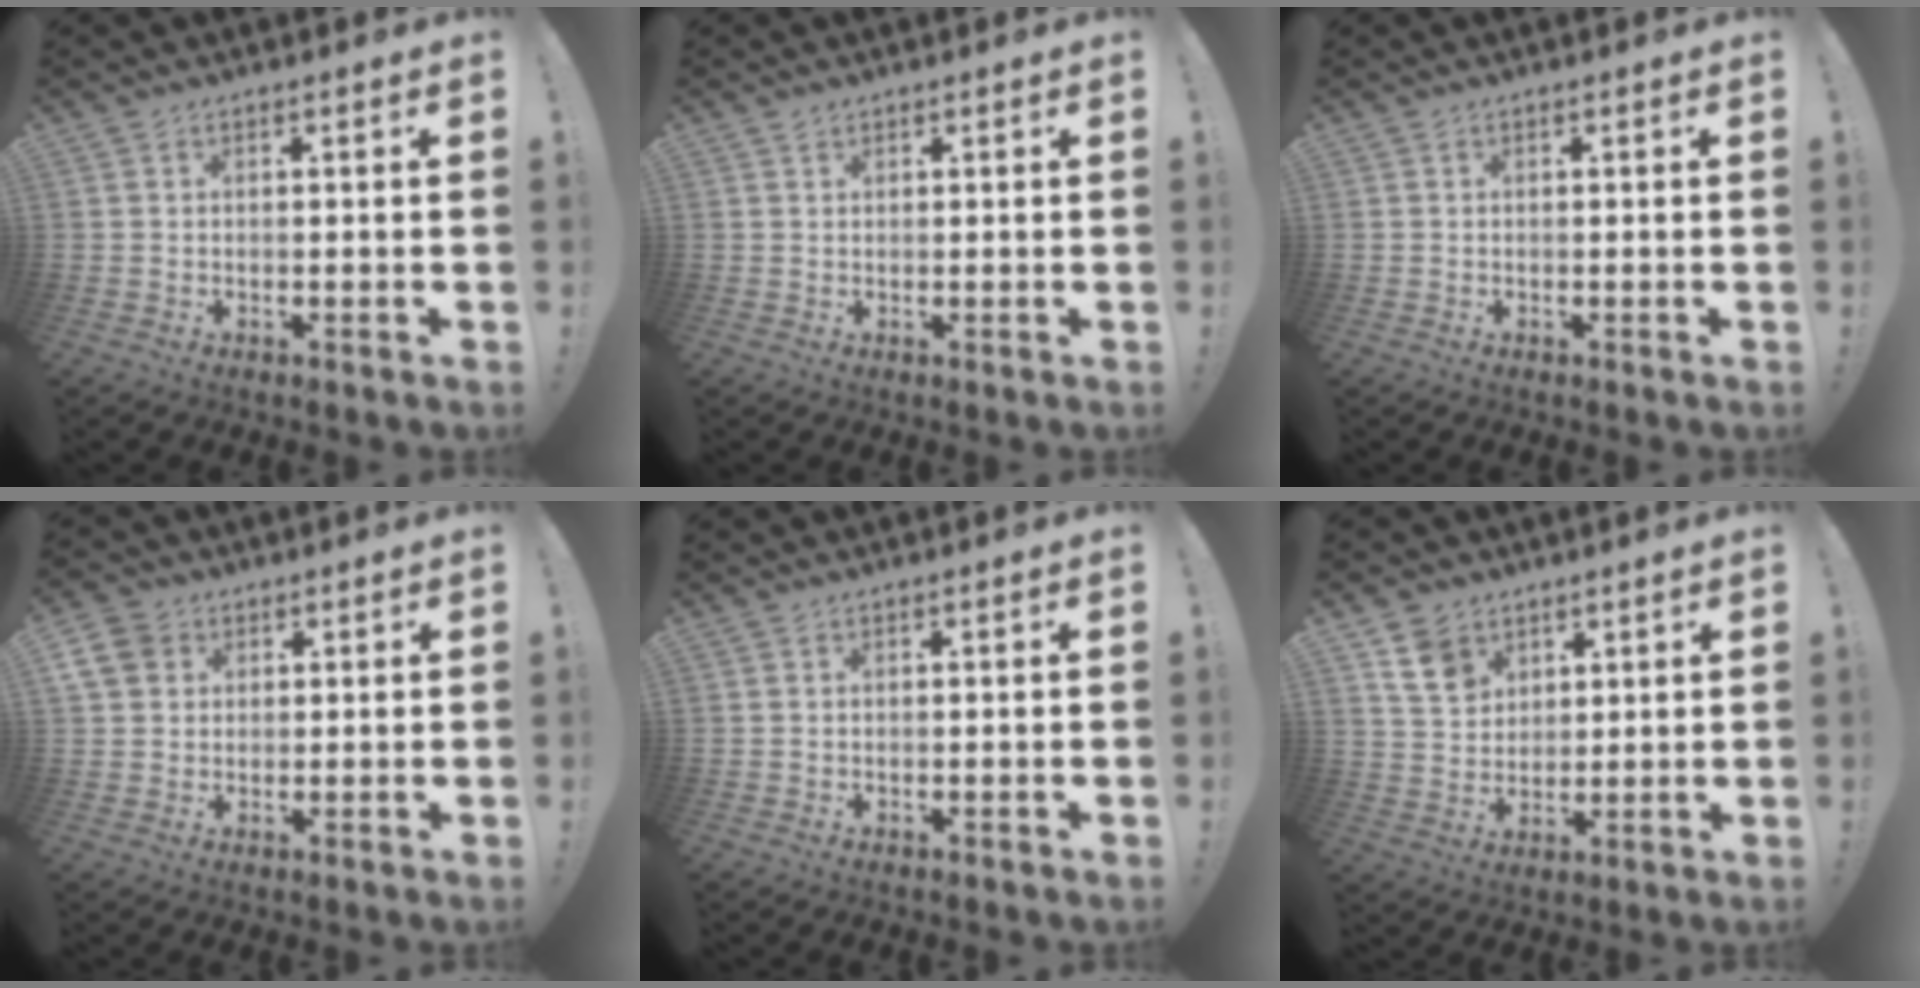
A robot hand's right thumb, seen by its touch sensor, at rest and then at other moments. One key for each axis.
{"total": 1.0, "fx": 0.8, "fy": 0.5, "fz": 0.2, "tx": 0.000, "ty": -0.002, "tz": 0.016}
{"total": 0.0}
{"total": 7.0, "fx": 2.7, "fy": 5.8, "fz": 2.8, "tx": -0.056, "ty": -0.005, "tz": 0.055}
{"total": 0.0}
{"total": 8.8, "fx": 5.3, "fy": 6.4, "fz": 2.8, "tx": -0.035, "ty": -0.031, "tz": 0.104}